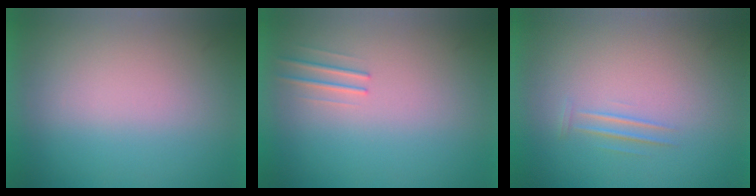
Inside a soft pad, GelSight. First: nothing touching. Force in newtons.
{"total": 1.1}
{"total": 1.1}